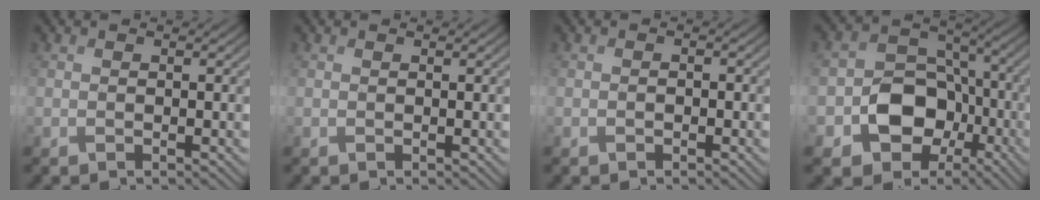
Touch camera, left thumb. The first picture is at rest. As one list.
[{"total": 0.0}, {"total": 0.7, "force": [-0.4, 0.5, 0.3], "torque": [-0.003, -0.001, -0.008]}, {"total": 10.0, "force": [-3.4, 7.9, 5.1], "torque": [-0.102, -0.008, -0.076]}]